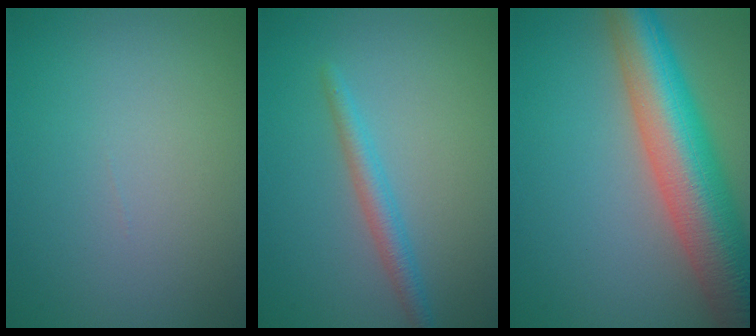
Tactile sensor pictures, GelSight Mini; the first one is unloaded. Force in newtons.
{"total": 2.2, "press": 2.2, "slide": 0.0}
{"total": 11.0, "press": 11.0, "slide": 0.6}